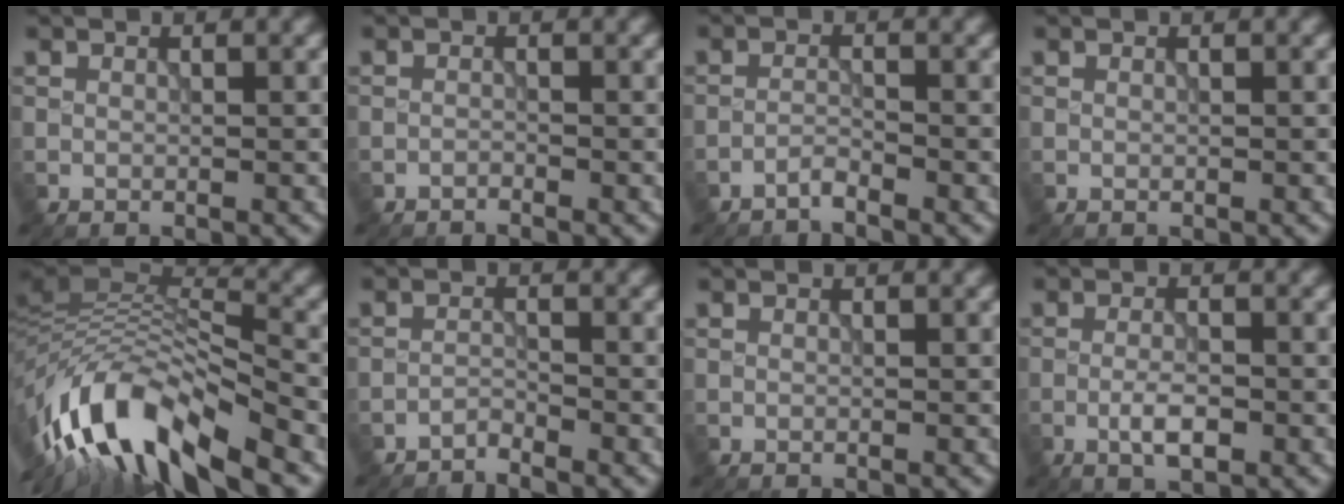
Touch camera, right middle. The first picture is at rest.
{"total": 0.7, "force": [-0.7, 0.0, 0.1], "torque": [0.002, 0.001, -0.017]}
{"total": 1.3, "force": [-1.3, 0.0, 0.4], "torque": [-0.004, 0.004, -0.030]}
{"total": 0.0}
{"total": 12.6, "force": [-6.0, 5.0, 9.8], "torque": [-0.184, 0.026, -0.114]}
{"total": 1.6, "force": [-1.6, 0.0, 0.1], "torque": [0.002, 0.003, -0.035]}
{"total": 0.0}
{"total": 2.7, "force": [-1.1, 0.8, 2.3], "torque": [-0.045, 0.002, -0.024]}